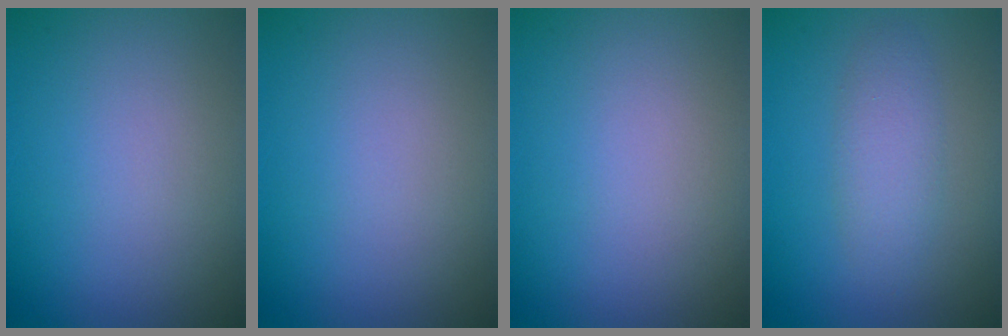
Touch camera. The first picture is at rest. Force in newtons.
{"total": 0.0}
{"total": 0.0}
{"total": 2.7, "press": 2.7, "slide": 0.1}